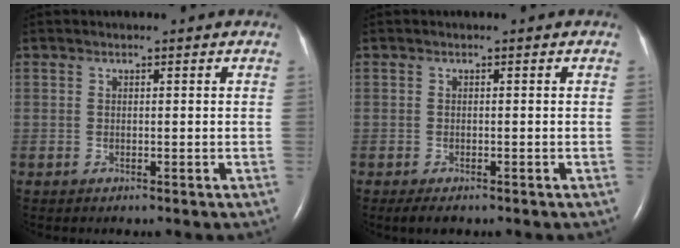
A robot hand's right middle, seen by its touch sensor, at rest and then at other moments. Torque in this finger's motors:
{"motor_torque": [0.10, -0.20, -0.02, 0.01]}